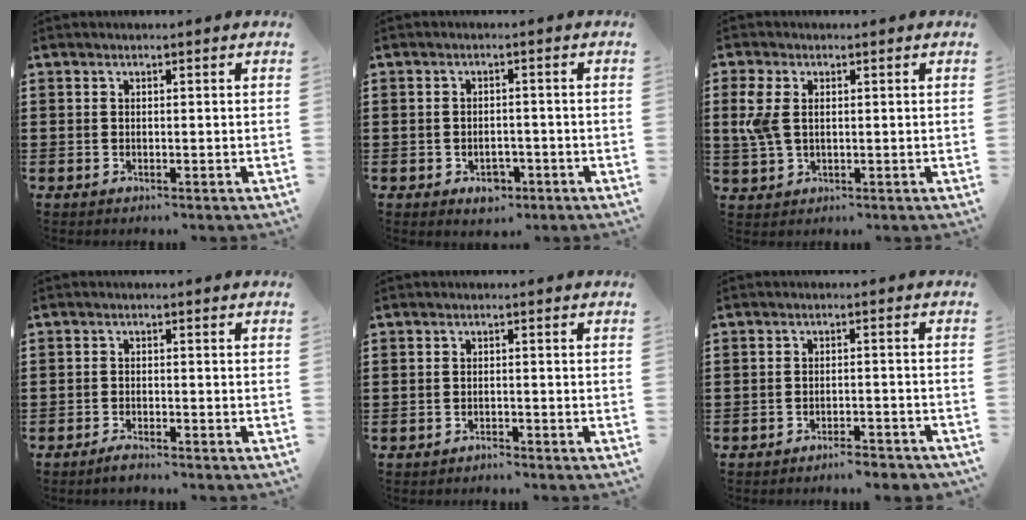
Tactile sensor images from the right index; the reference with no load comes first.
{"total": 2.9, "force": [-1.6, 1.8, 1.6], "torque": [-0.032, -0.001, -0.030]}
{"total": 4.7, "force": [1.0, 2.8, 3.7], "torque": [-0.100, 0.001, 0.011]}
{"total": 1.5, "force": [-1.5, 0.1, 0.4], "torque": [-0.009, 0.001, -0.028]}
{"total": 1.0, "force": [-0.9, 0.1, -0.2], "torque": [0.002, 0.003, -0.020]}
{"total": 2.8, "force": [-2.8, 0.0, 0.6], "torque": [-0.011, 0.001, -0.057]}